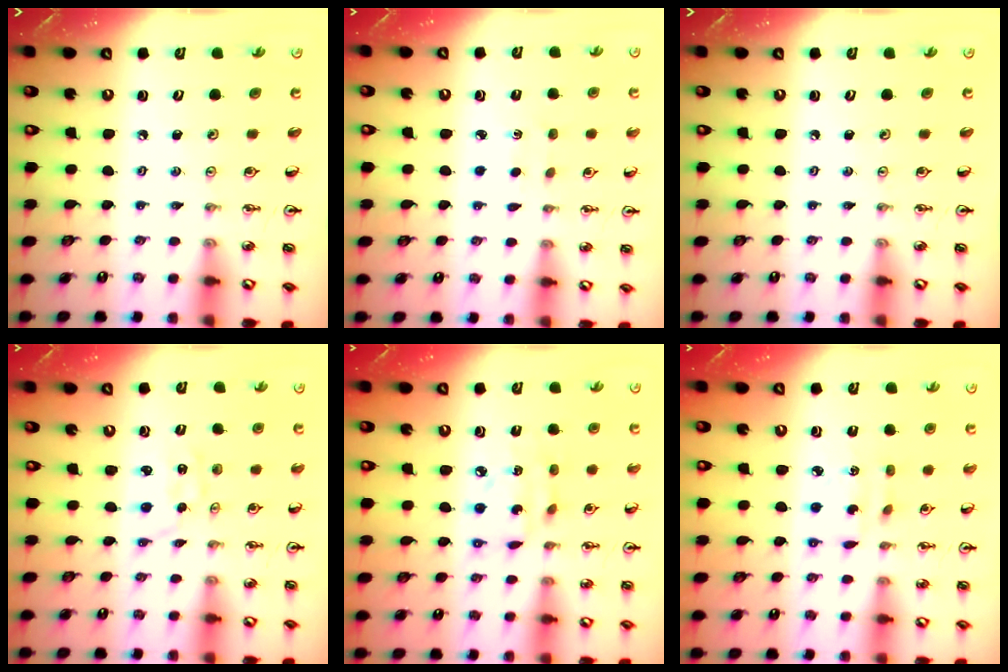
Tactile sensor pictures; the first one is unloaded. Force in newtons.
{"total": 1.3, "press": 1.3, "slide": 0.3}
{"total": 0.0}
{"total": 0.7, "press": 0.6, "slide": 0.3}
{"total": 8.6, "press": 8.5, "slide": 0.4}
{"total": 3.8, "press": 3.8, "slide": 0.3}